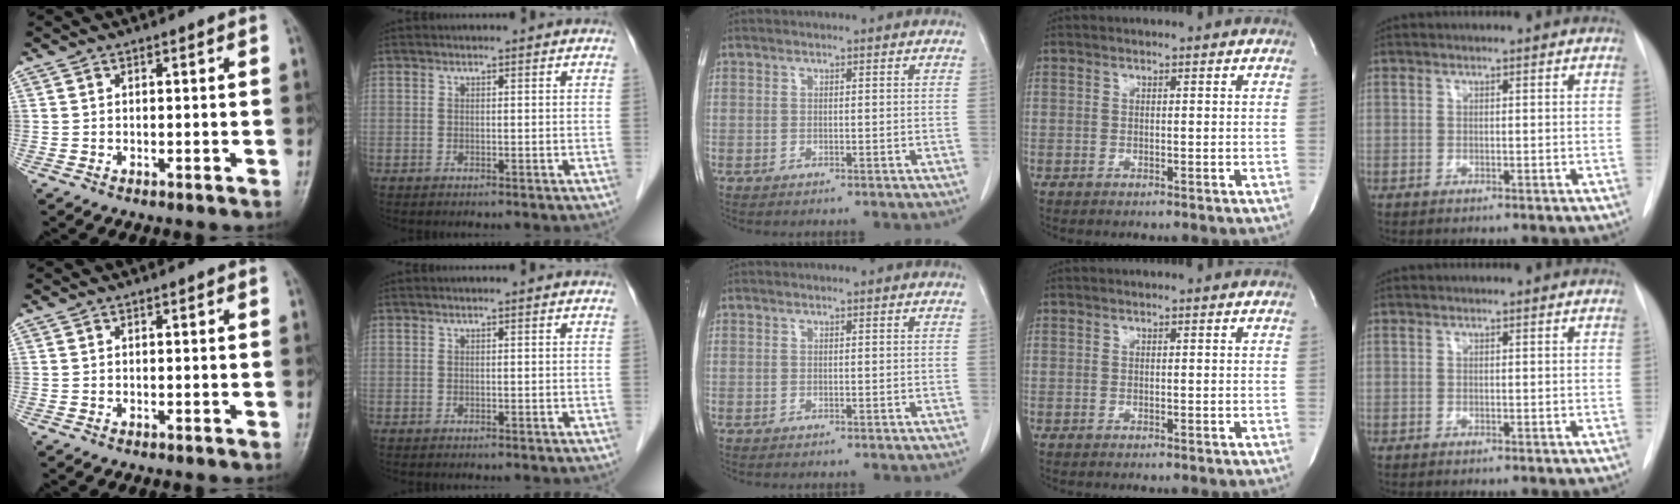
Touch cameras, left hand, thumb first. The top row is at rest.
{}